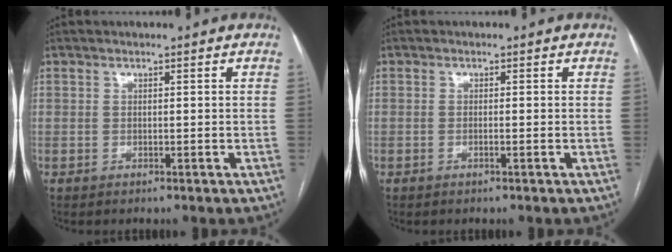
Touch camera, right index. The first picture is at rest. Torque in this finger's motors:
{"motor_torque": [-0.20, 0.10, -0.02, -0.01]}